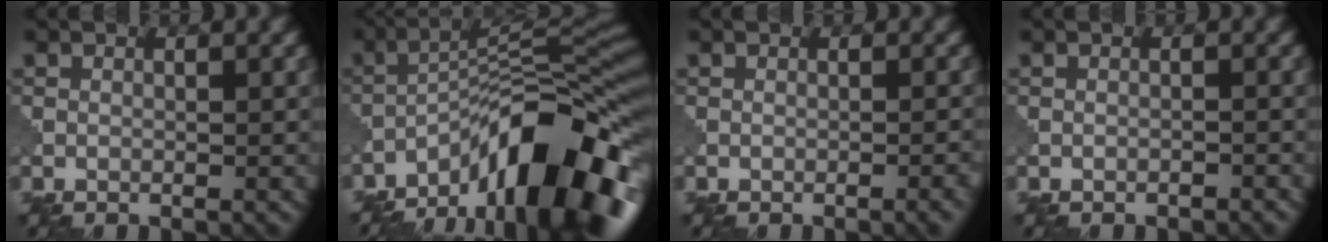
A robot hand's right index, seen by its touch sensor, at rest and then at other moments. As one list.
[{"total": 15.5, "force": [-9.6, 4.8, 11.2], "torque": [-0.171, 0.015, -0.167]}, {"total": 1.4, "force": [-0.6, 0.3, 1.2], "torque": [-0.010, 0.002, -0.011]}, {"total": 0.6, "force": [-0.5, 0.1, 0.2], "torque": [-0.001, 0.001, -0.009]}]